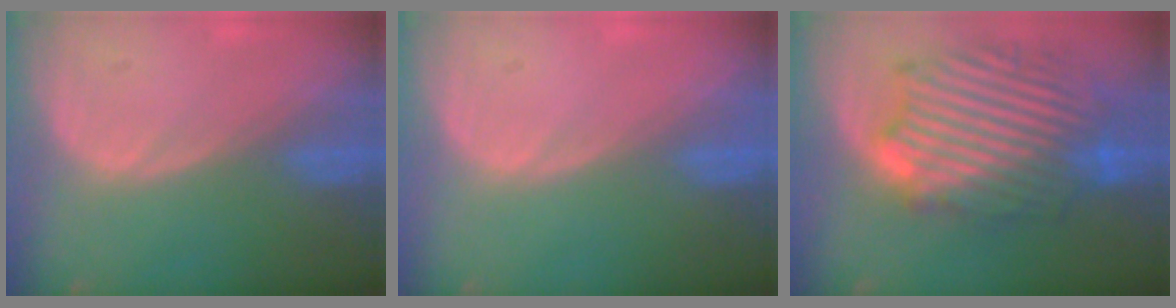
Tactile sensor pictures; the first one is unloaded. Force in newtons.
{"total": 0.0}
{"total": 13.3, "press": 13.3, "slide": 1.1}